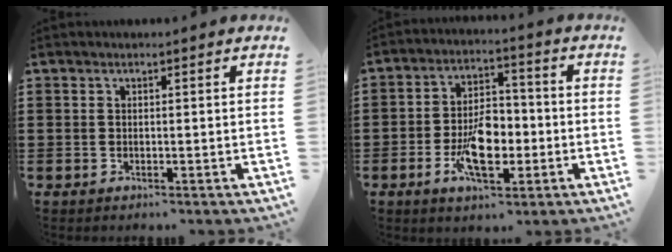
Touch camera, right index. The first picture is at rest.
{"total": 8.9, "force": [-2.5, 4.5, 7.3], "torque": [-0.142, -0.004, -0.047]}